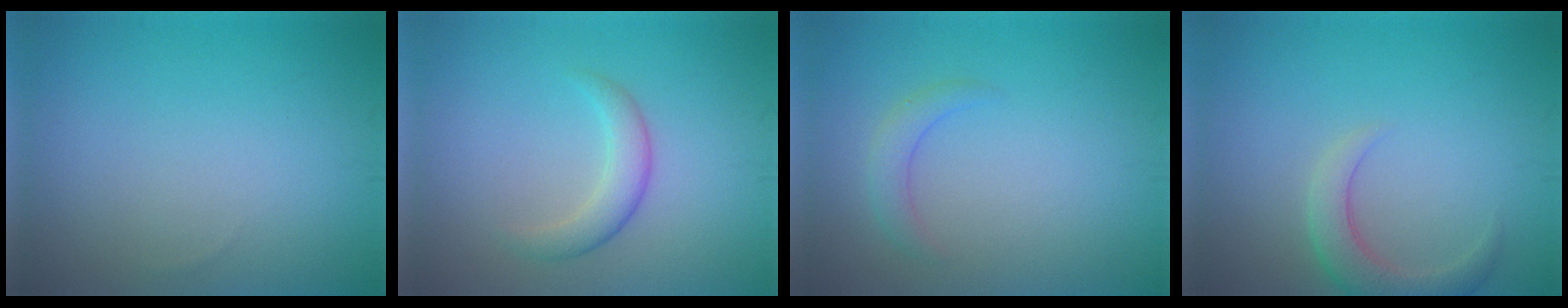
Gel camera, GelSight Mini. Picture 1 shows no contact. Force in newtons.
{"total": 2.5, "press": 2.5, "slide": 0.0}
{"total": 1.5, "press": 1.5, "slide": 0.1}
{"total": 3.0, "press": 3.0, "slide": 0.3}